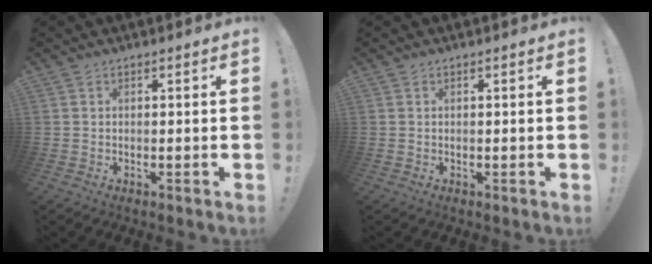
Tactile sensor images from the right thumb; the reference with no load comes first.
{"total": 0.0}